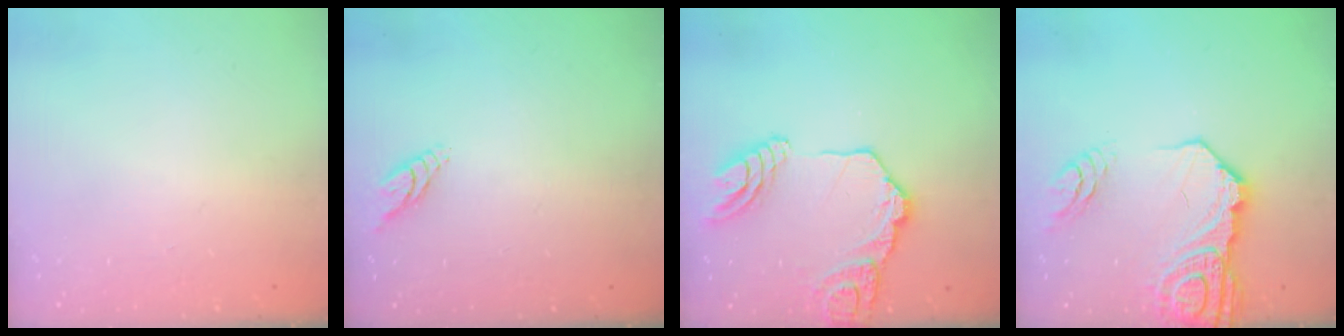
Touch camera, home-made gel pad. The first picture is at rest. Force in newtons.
{"total": 4.9, "press": 4.9, "slide": 0.3}
{"total": 15.3, "press": 15.3, "slide": 1.5}
{"total": 18.1, "press": 18.0, "slide": 1.9}